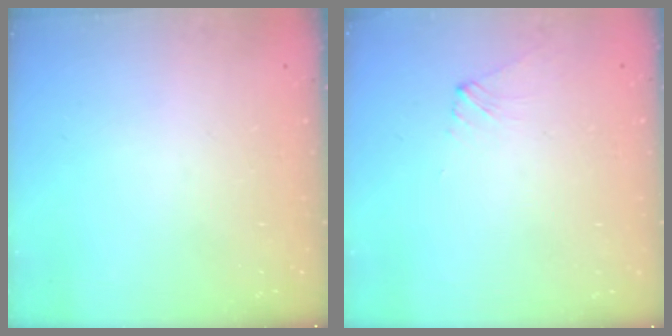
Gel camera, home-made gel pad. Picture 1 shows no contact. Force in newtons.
{"total": 1.8, "press": 1.8, "slide": 0.3}